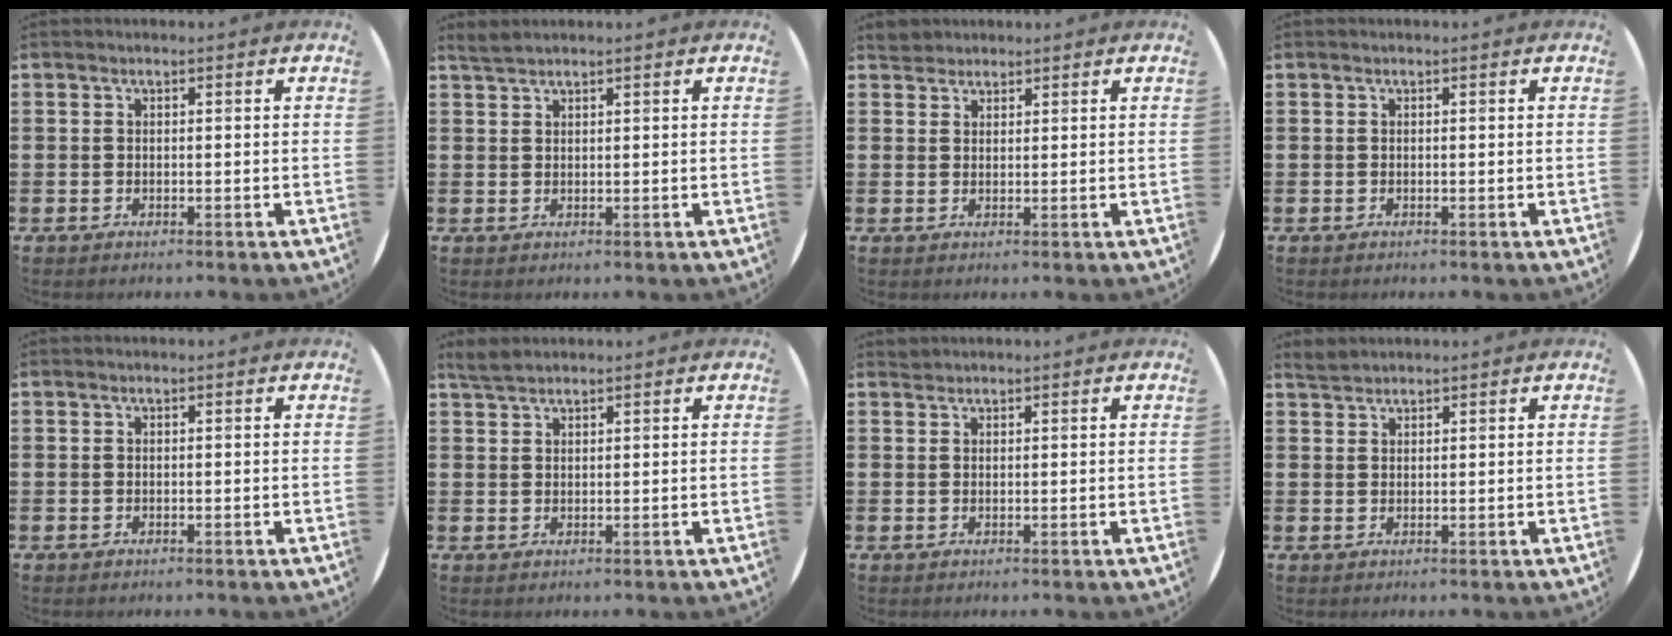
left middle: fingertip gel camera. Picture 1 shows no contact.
{"total": 1.4, "force": [1.3, -0.1, 0.2], "torque": [-0.007, 0.001, 0.026]}
{"total": 2.1, "force": [2.0, 0.7, 0.0], "torque": [0.004, 0.002, 0.038]}
{"total": 0.0}
{"total": 0.0}
{"total": 2.2, "force": [2.0, 0.5, 0.6], "torque": [-0.017, 0.004, 0.039]}
{"total": 0.7, "force": [0.6, 0.0, -0.2], "torque": [0.002, 0.003, 0.013]}
{"total": 1.6, "force": [1.6, 0.3, 0.1], "torque": [-0.005, 0.004, 0.031]}